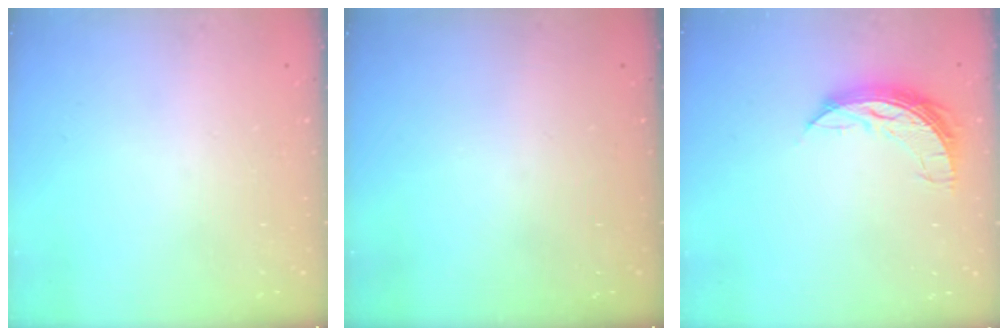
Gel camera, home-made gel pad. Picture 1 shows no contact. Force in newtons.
{"total": 0.0}
{"total": 7.7, "press": 7.6, "slide": 0.6}